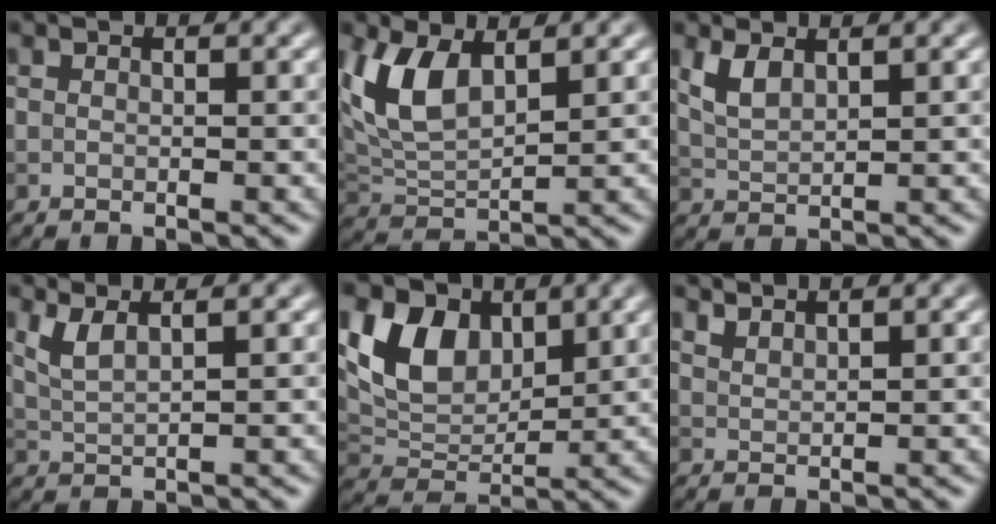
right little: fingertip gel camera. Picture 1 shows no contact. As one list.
[{"total": 6.0, "force": [2.5, 2.9, 4.6], "torque": [-0.107, 0.000, 0.051]}, {"total": 2.3, "force": [1.4, 1.0, 1.6], "torque": [-0.041, 0.000, 0.032]}, {"total": 2.4, "force": [1.3, 0.7, 1.8], "torque": [-0.038, -0.002, 0.029]}, {"total": 6.6, "force": [2.9, 4.4, 4.0], "torque": [-0.079, -0.005, 0.051]}, {"total": 2.0, "force": [1.9, 0.3, 0.5], "torque": [-0.006, 0.000, 0.033]}]